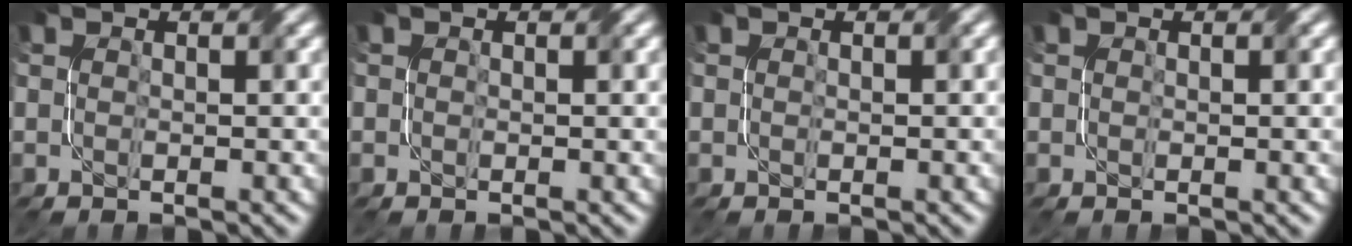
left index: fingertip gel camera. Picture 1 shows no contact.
{"total": 0.6, "force": [0.3, 0.3, 0.4], "torque": [-0.004, 0.000, 0.005]}
{"total": 0.0}
{"total": 0.8, "force": [0.4, 0.2, 0.7], "torque": [-0.008, -0.001, 0.006]}